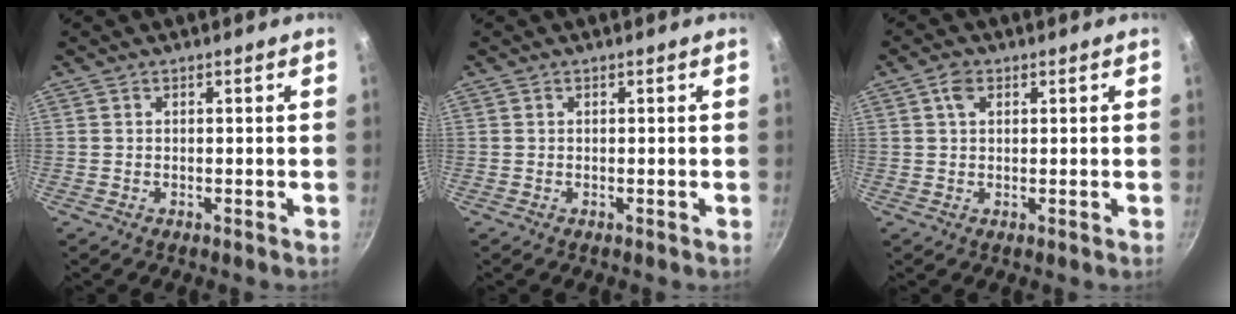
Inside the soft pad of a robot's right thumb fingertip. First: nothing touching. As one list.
[{"total": 0.0}, {"total": 2.8, "force": [1.2, 1.8, 1.7], "torque": [-0.026, -0.002, 0.019]}]